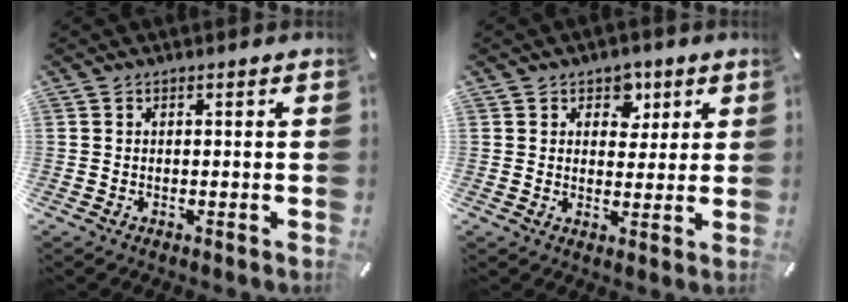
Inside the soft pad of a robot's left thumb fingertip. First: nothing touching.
{"total": 5.8, "force": [2.5, 4.8, 2.1], "torque": [-0.008, -0.008, 0.036]}